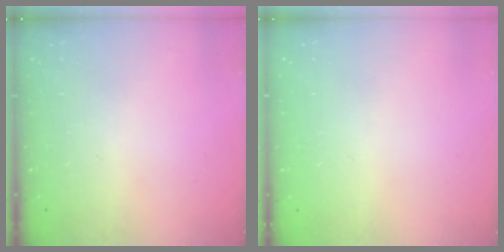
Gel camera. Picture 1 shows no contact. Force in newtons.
{"total": 0.0}